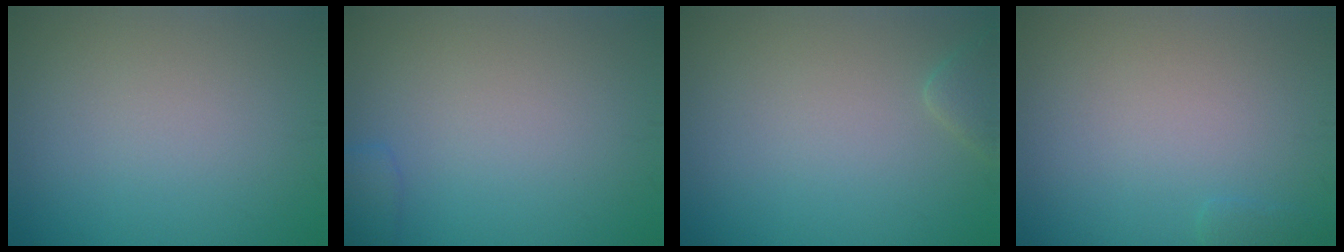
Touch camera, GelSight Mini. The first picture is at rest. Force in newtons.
{"total": 1.5, "press": 1.5, "slide": 0.1}
{"total": 1.4, "press": 1.4, "slide": 0.2}
{"total": 0.7, "press": 0.7, "slide": 0.0}